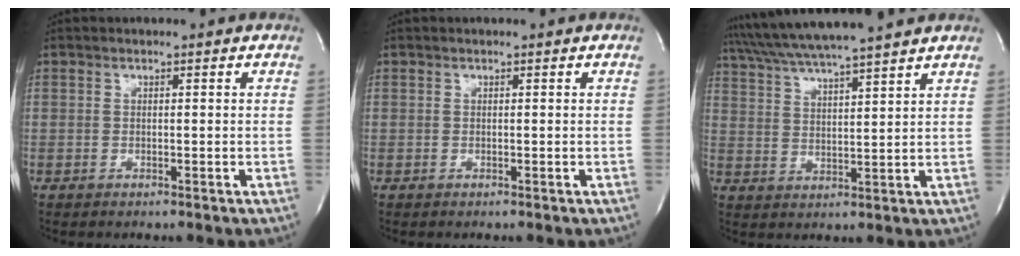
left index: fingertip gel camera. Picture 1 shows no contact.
{"total": 0.0}
{"total": 12.7, "force": [11.0, -0.6, 6.4], "torque": [-0.120, 0.023, 0.175]}